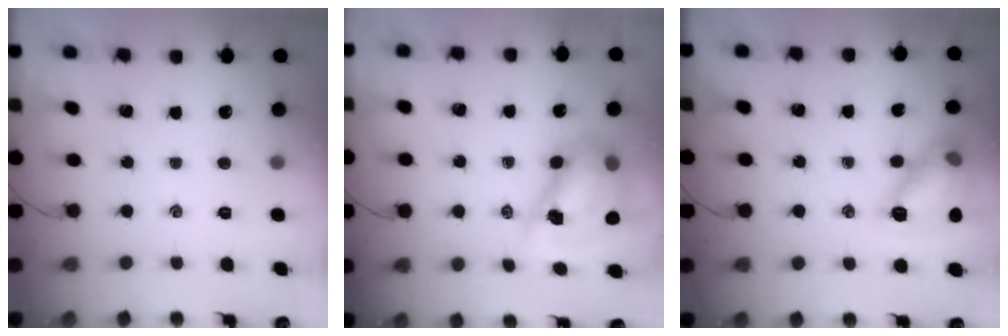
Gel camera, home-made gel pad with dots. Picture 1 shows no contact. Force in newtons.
{"total": 10.7, "press": 10.3, "slide": 2.8}
{"total": 12.8, "press": 12.8, "slide": 0.2}